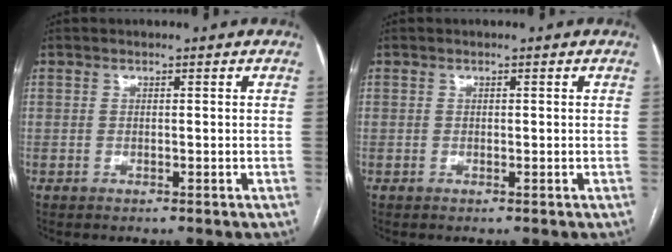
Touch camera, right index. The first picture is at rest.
{"total": 0.0}